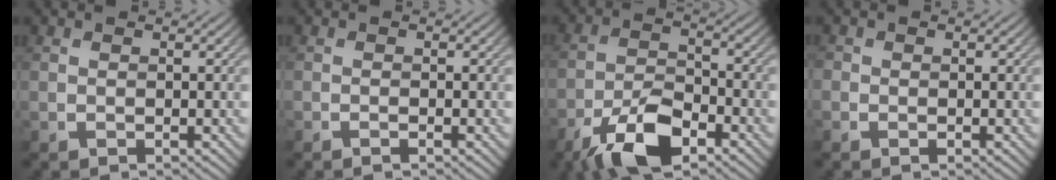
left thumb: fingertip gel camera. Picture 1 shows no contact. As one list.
[{"total": 0.7, "force": [-0.5, 0.1, 0.5], "torque": [-0.009, 0.000, -0.009]}, {"total": 9.2, "force": [-6.0, 3.3, 6.2], "torque": [-0.115, -0.002, -0.119]}, {"total": 1.0, "force": [-0.3, 1.0, 0.3], "torque": [-0.001, -0.004, -0.008]}]